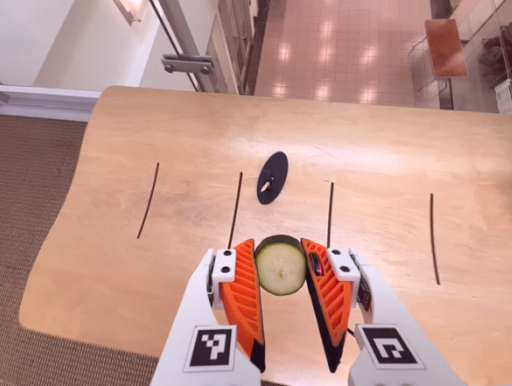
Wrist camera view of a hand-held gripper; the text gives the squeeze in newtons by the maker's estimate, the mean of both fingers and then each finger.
{"total": 11.3, "left": 11.2, "right": 11.4}